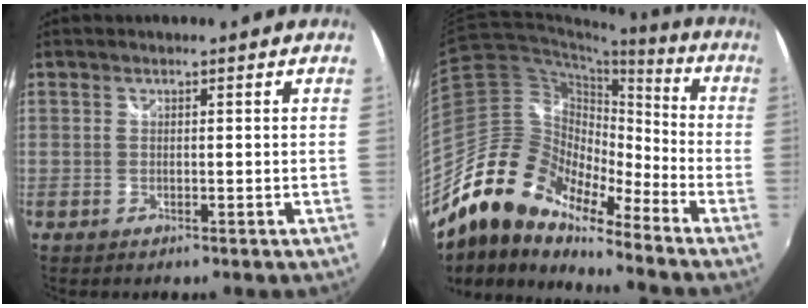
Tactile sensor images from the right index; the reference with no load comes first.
{"total": 18.2, "force": [-14.0, 7.1, 9.1], "torque": [-0.164, -0.002, -0.278]}